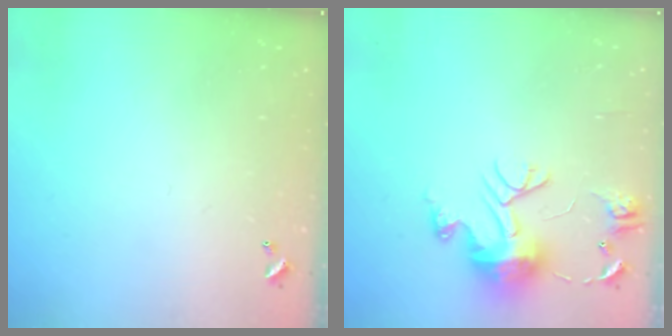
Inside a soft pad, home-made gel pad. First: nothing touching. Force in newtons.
{"total": 10.7, "press": 10.7, "slide": 0.8}